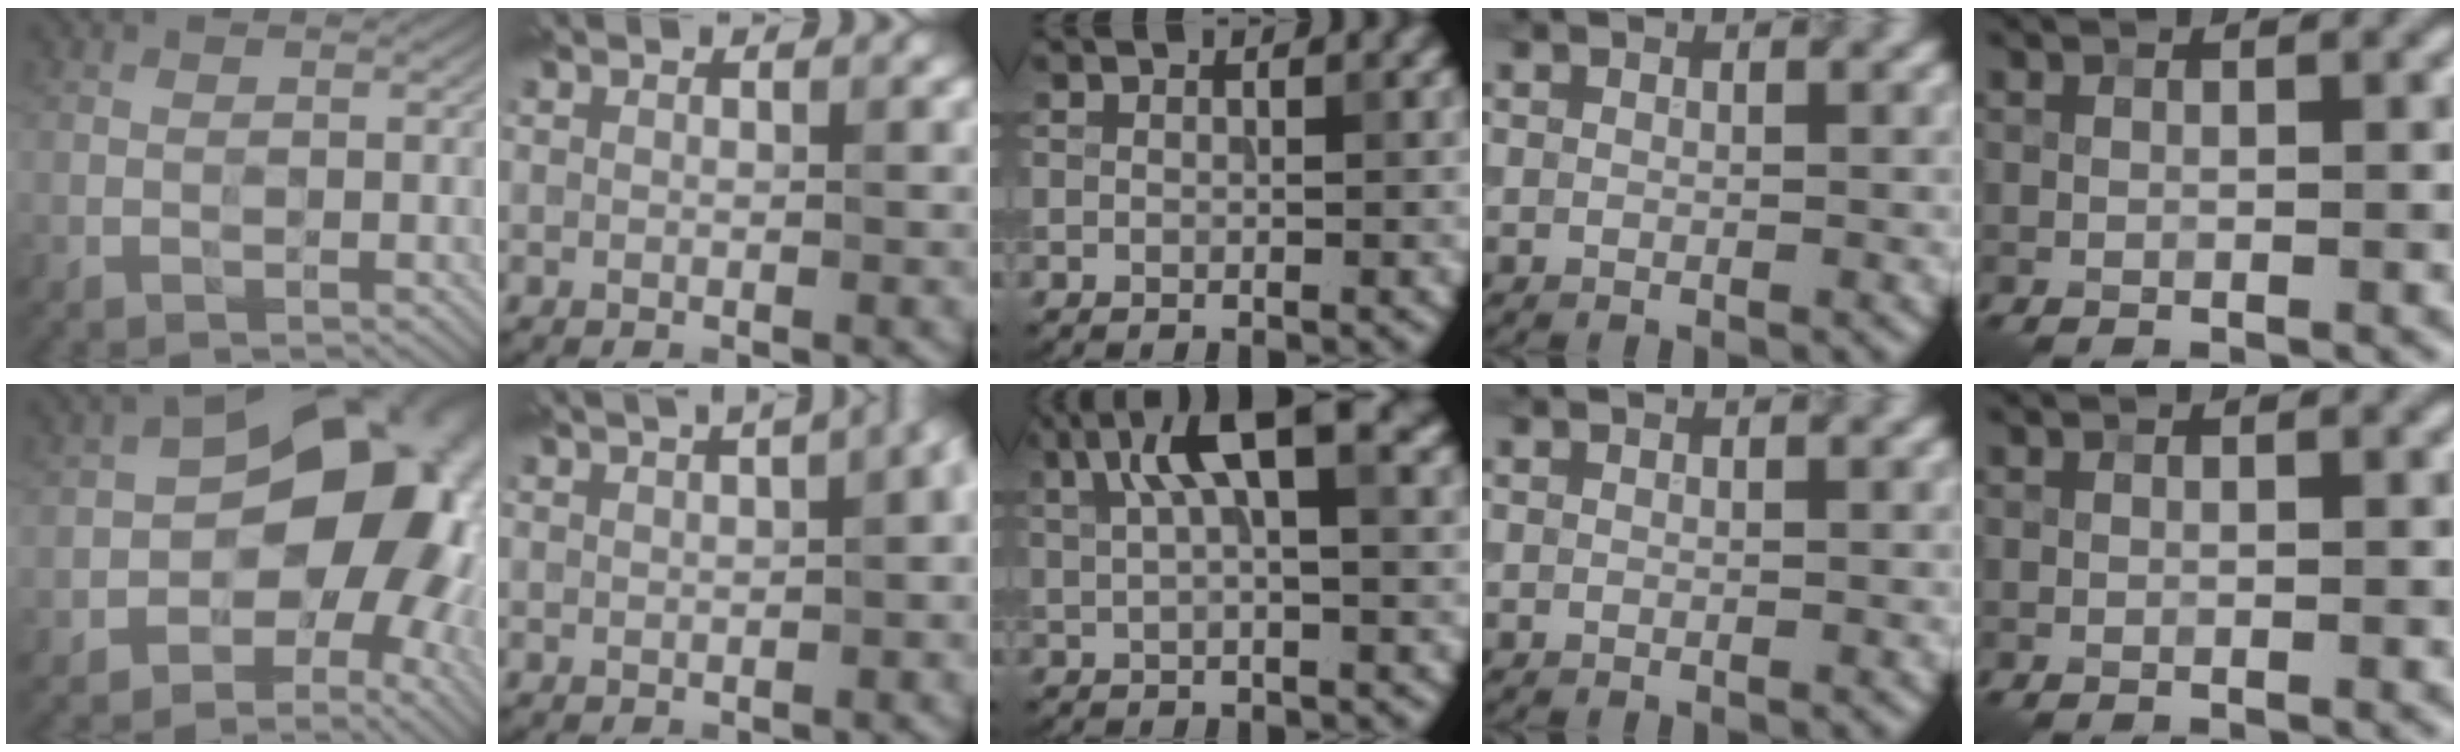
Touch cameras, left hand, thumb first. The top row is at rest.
{"thumb": {"total": 15.4, "force": [-1.8, 10.9, 10.8], "torque": [-0.109, -0.012, -0.029]}, "index": {"total": 10.9, "force": [3.8, 5.0, 8.9], "torque": [-0.092, 0.058, 0.038]}, "middle": {"total": 6.7, "force": [2.9, 2.0, 5.7], "torque": [-0.104, 0.012, 0.047]}}